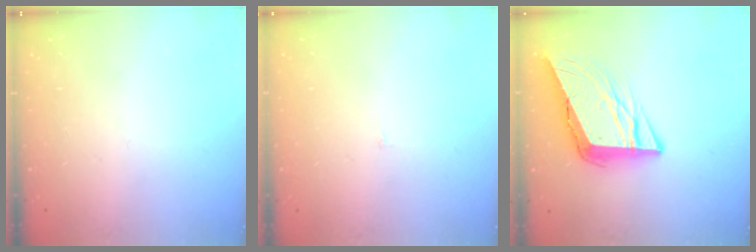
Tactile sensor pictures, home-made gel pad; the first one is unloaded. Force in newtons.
{"total": 2.0, "press": 2.0, "slide": 0.1}
{"total": 11.4, "press": 11.2, "slide": 1.9}